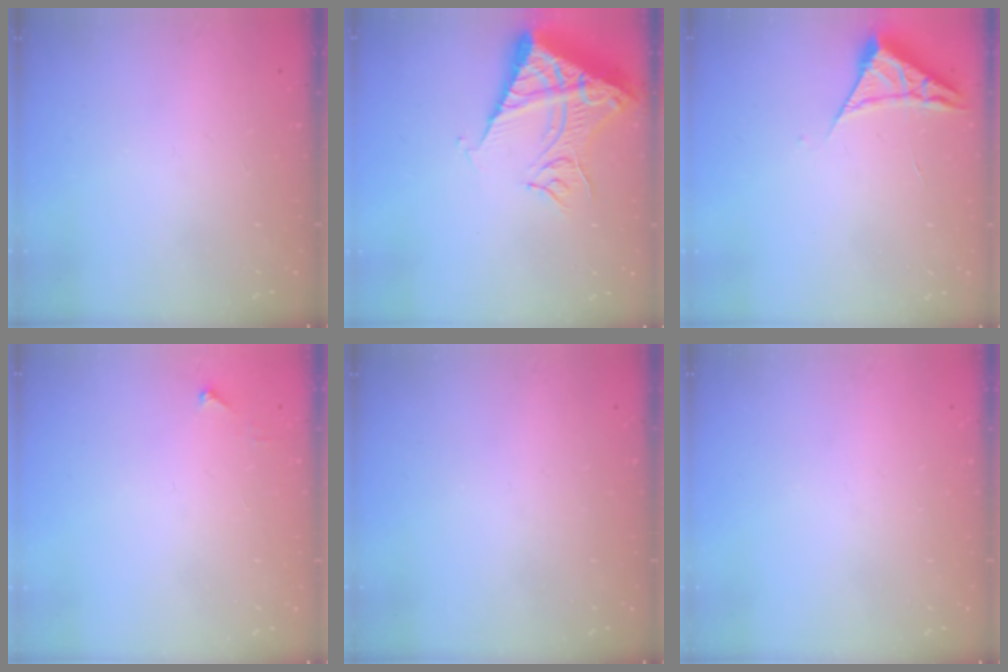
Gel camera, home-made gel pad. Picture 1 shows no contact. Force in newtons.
{"total": 14.5, "press": 14.4, "slide": 1.8}
{"total": 4.2, "press": 4.2, "slide": 0.5}
{"total": 3.5, "press": 3.4, "slide": 0.4}
{"total": 0.0}
{"total": 0.0}